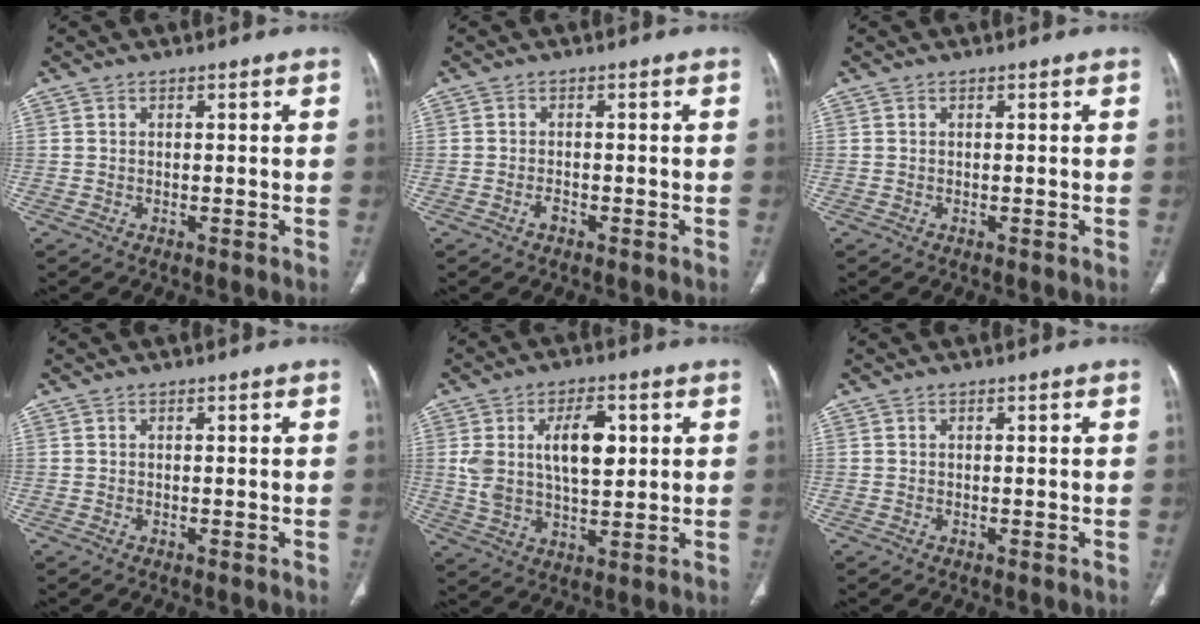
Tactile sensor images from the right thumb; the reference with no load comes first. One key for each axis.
{"total": 1.7, "fx": -1.1, "fy": 0.8, "fz": 1.1, "tx": -0.020, "ty": 0.006, "tz": -0.023}
{"total": 0.0}
{"total": 0.0}
{"total": 12.0, "fx": 2.9, "fy": 6.2, "fz": 9.9, "tx": -0.165, "ty": -0.005, "tz": 0.057}
{"total": 0.0}